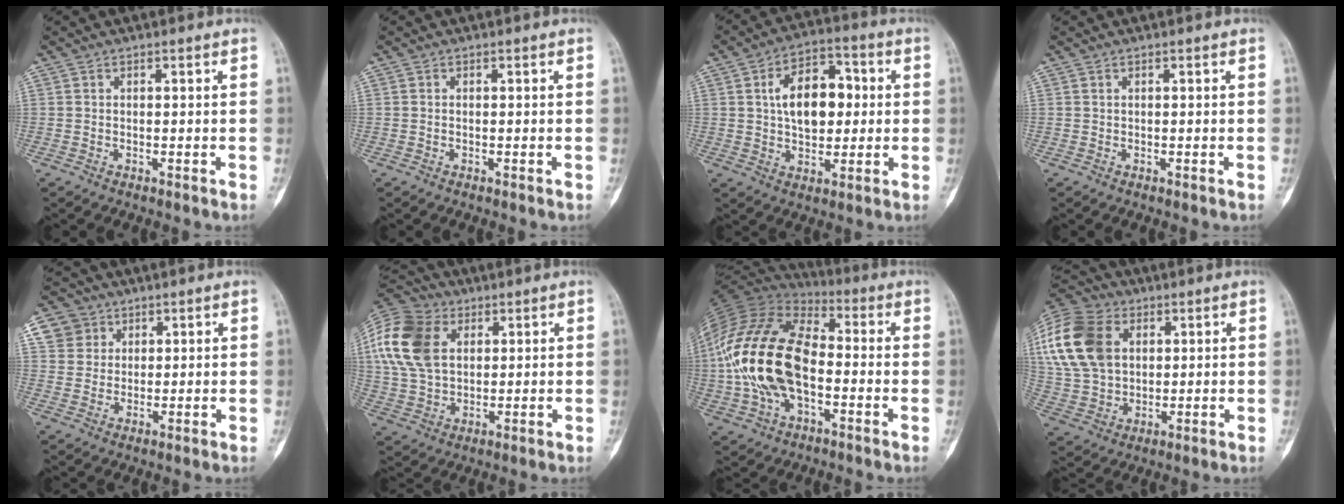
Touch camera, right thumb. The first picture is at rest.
{"total": 0.0}
{"total": 12.6, "force": [1.6, 7.8, 9.8], "torque": [-0.128, 0.018, 0.022]}
{"total": 0.0}
{"total": 6.3, "force": [2.6, 5.6, 0.9], "torque": [0.010, 0.000, 0.049]}
{"total": 17.2, "force": [5.0, 12.0, 11.2], "torque": [-0.229, 0.007, 0.090]}
{"total": 21.8, "force": [-2.1, 12.7, 17.6], "torque": [-0.359, 0.023, -0.043]}
{"total": 19.9, "force": [5.6, 14.2, 12.7], "torque": [-0.264, 0.011, 0.103]}